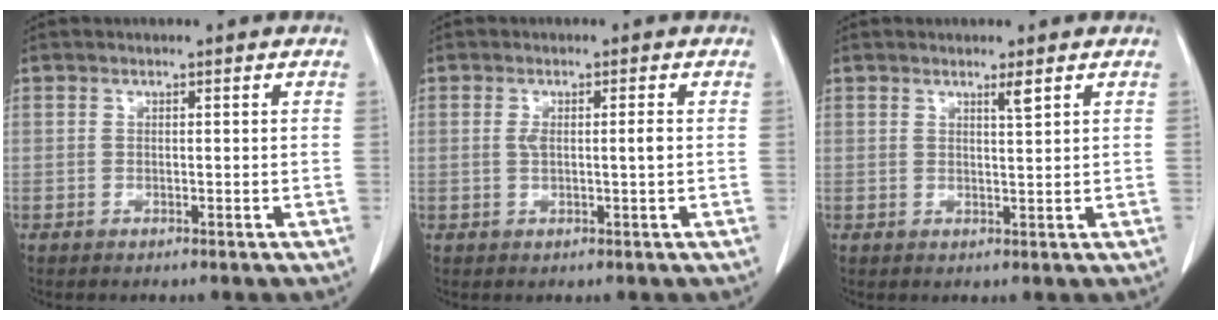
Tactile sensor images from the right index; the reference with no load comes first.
{"total": 2.5, "force": [0.2, 0.3, 2.5], "torque": [-0.048, 0.003, 0.005]}
{"total": 1.5, "force": [1.0, -0.2, 1.1], "torque": [-0.021, -0.006, 0.018]}